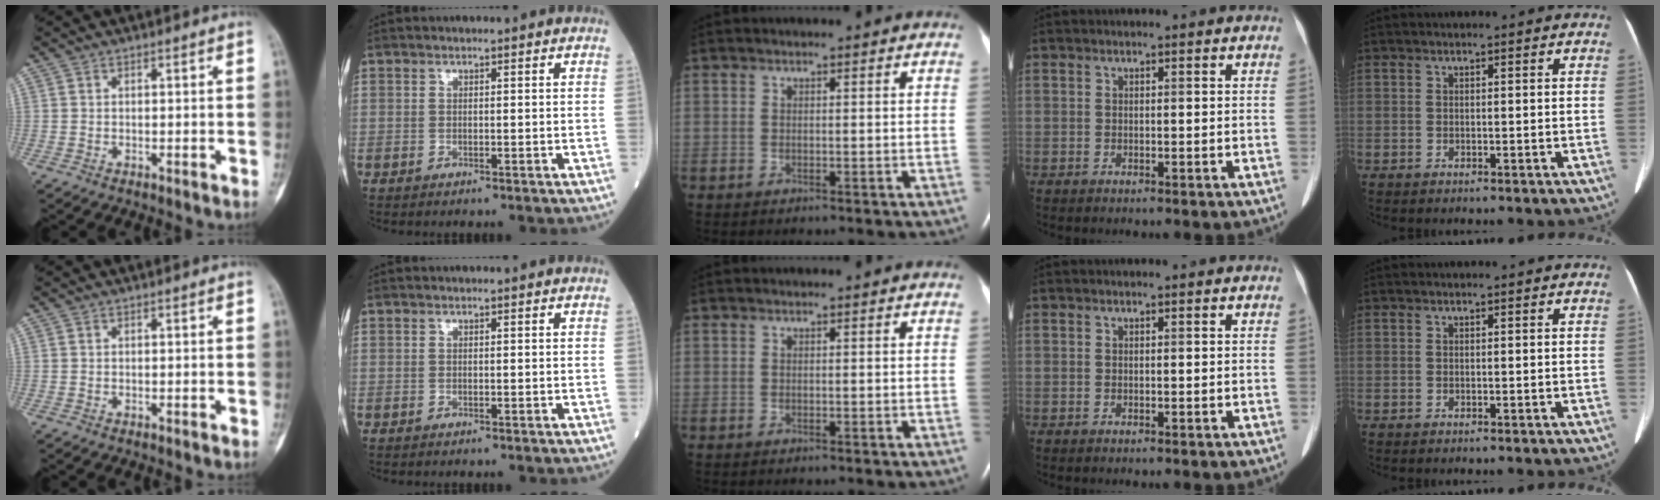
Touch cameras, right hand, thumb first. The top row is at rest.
{}